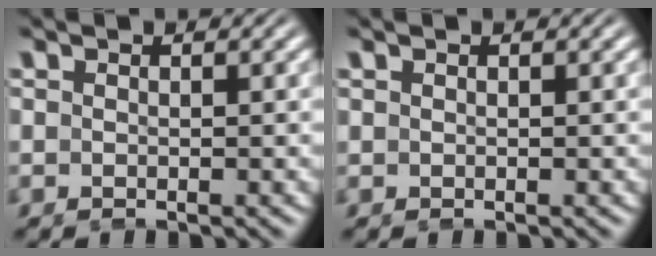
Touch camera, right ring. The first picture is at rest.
{"total": 0.0}